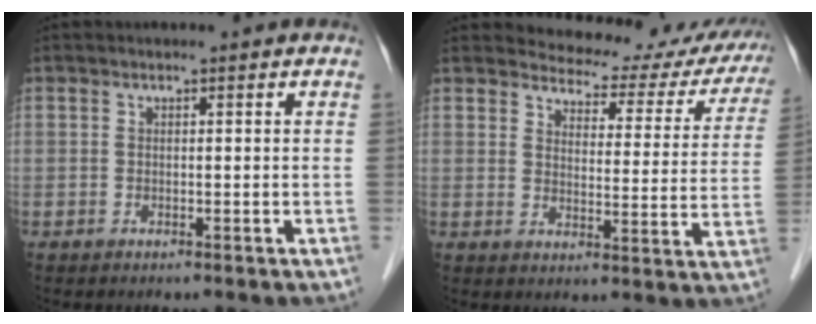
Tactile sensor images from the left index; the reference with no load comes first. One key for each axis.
{"total": 14.5, "fx": 13.9, "fy": 3.7, "fz": 1.8, "tx": 0.004, "ty": -0.040, "tz": 0.144}